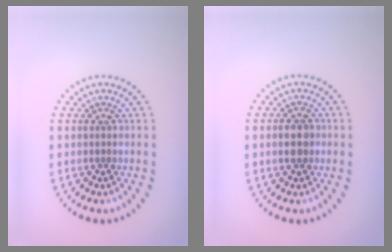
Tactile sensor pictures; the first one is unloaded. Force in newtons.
{"total": 2.2, "press": 2.2, "slide": 0.3}